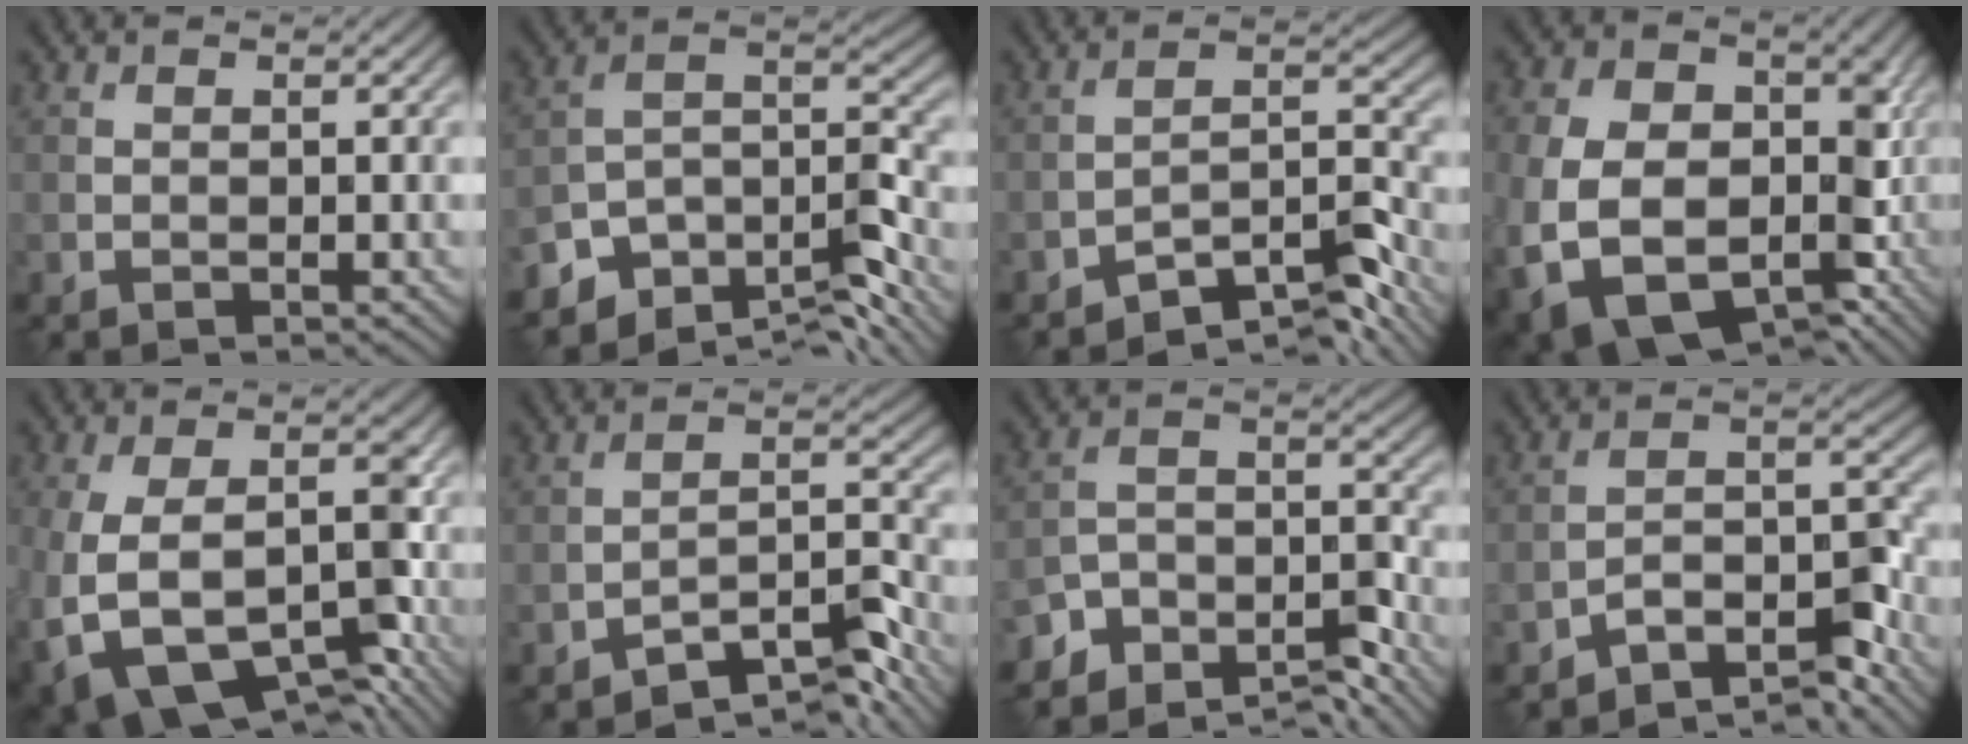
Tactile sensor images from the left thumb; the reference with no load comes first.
{"total": 10.1, "force": [-7.6, 4.5, 4.9], "torque": [-0.076, -0.007, -0.142]}
{"total": 8.0, "force": [-6.4, 2.0, 4.4], "torque": [-0.064, 0.010, -0.118]}
{"total": 14.7, "force": [-3.8, 11.3, 8.7], "torque": [-0.191, -0.038, -0.051]}
{"total": 13.1, "force": [-5.8, 7.4, 9.0], "torque": [-0.177, -0.044, -0.083]}
{"total": 7.3, "force": [-5.9, 1.7, 3.9], "torque": [-0.057, 0.009, -0.107]}
{"total": 8.5, "force": [-7.4, 3.2, 2.6], "torque": [-0.046, -0.006, -0.140]}
{"total": 7.5, "force": [-6.2, 1.8, 4.0], "torque": [-0.056, 0.009, -0.117]}